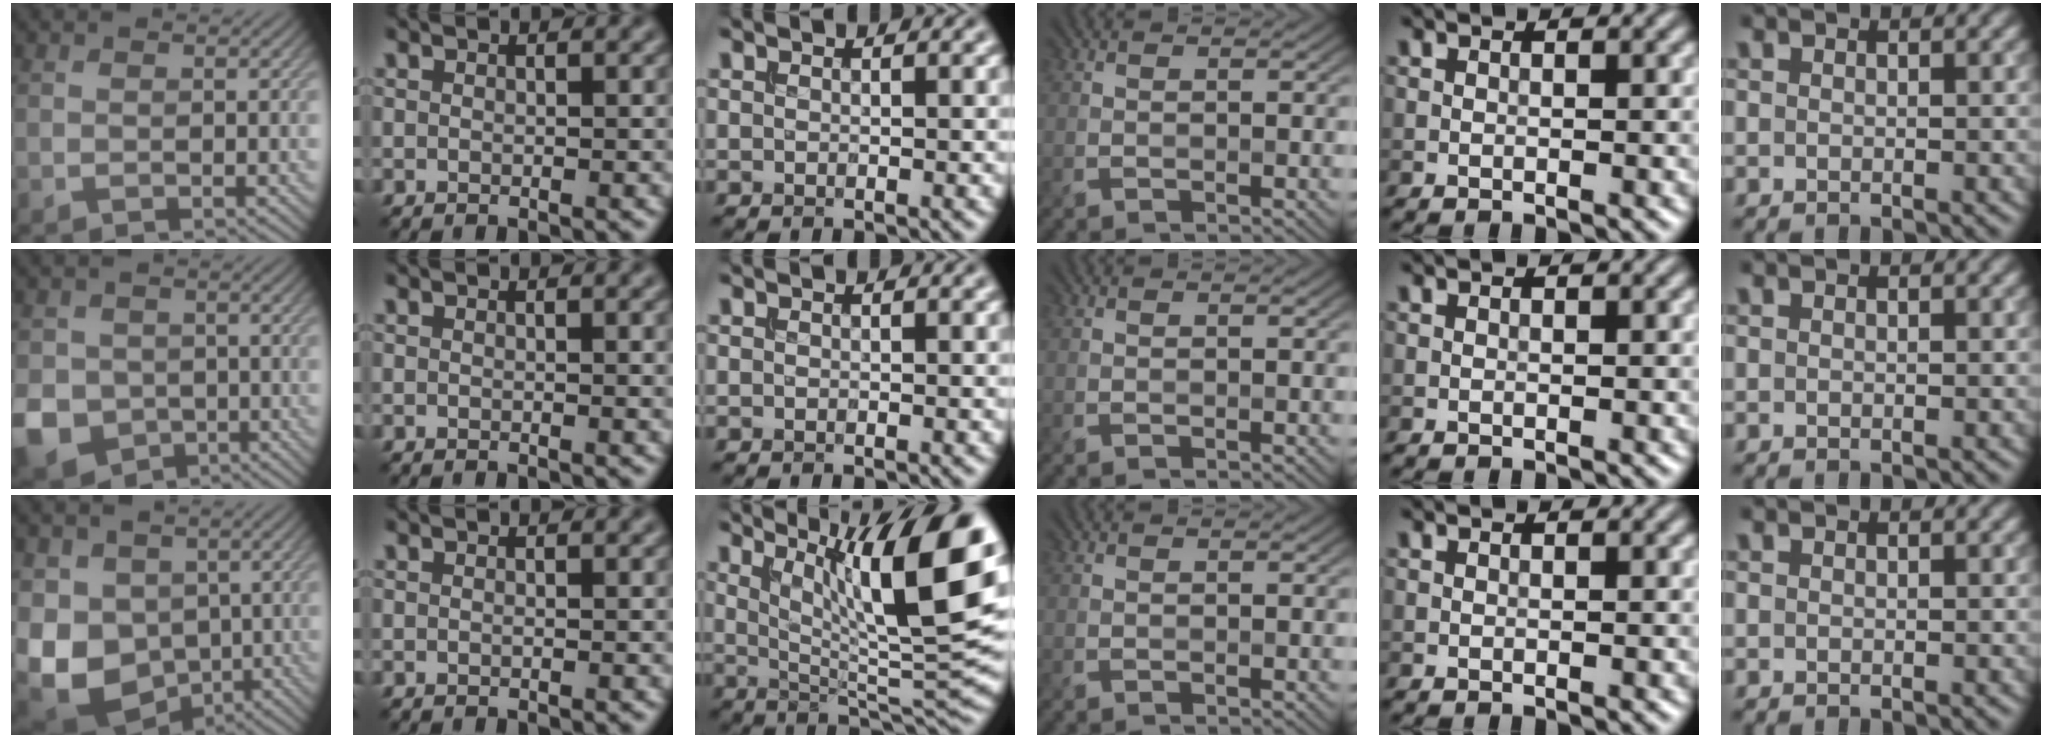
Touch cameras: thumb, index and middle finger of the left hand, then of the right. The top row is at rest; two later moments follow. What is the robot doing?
{"motion": "insert", "object": "file holder"}